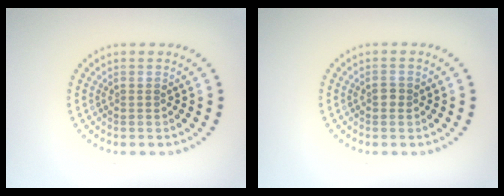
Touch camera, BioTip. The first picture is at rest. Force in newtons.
{"total": 0.9, "press": 0.9, "slide": 0.2}